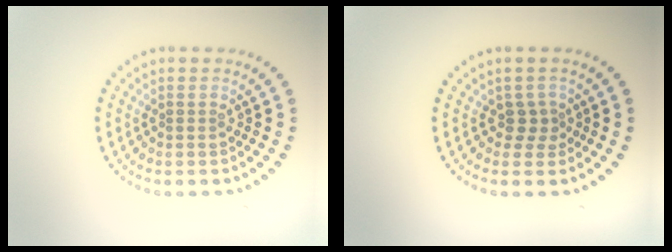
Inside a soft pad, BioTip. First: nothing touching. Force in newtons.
{"total": 1.7, "press": 1.2, "slide": 1.2}